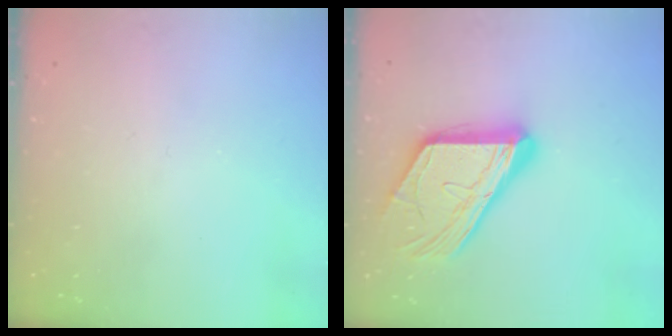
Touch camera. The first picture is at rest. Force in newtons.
{"total": 17.1, "press": 17.0, "slide": 1.6}